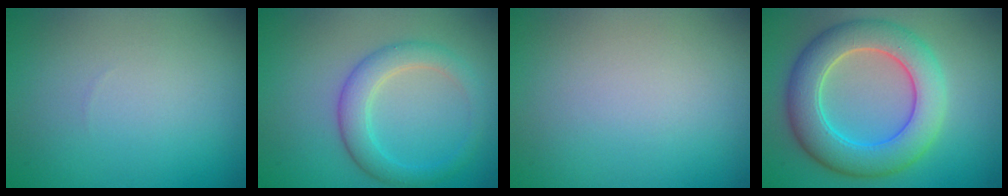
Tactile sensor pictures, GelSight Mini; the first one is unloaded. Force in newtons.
{"total": 3.4, "press": 3.4, "slide": 0.2}
{"total": 0.0}
{"total": 7.5, "press": 7.5, "slide": 0.3}